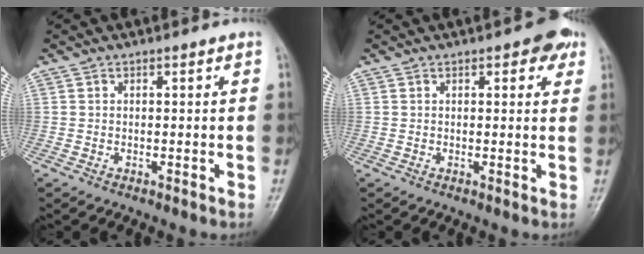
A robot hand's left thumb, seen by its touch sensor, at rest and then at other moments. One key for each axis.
{"total": 4.1, "fx": 2.0, "fy": 1.9, "fz": 2.9, "tx": -0.016, "ty": -0.003, "tz": 0.017}